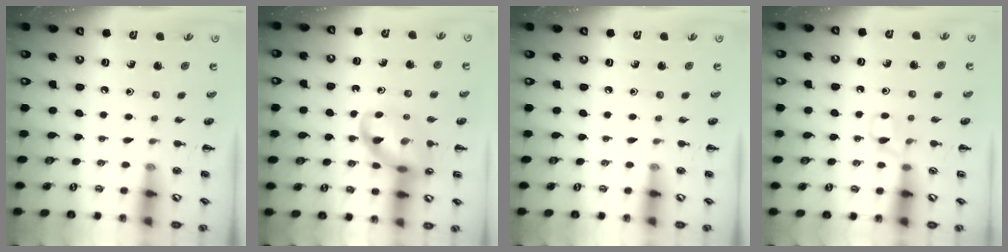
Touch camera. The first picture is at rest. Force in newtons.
{"total": 14.2, "press": 14.0, "slide": 2.3}
{"total": 0.0}
{"total": 4.7, "press": 4.4, "slide": 1.4}